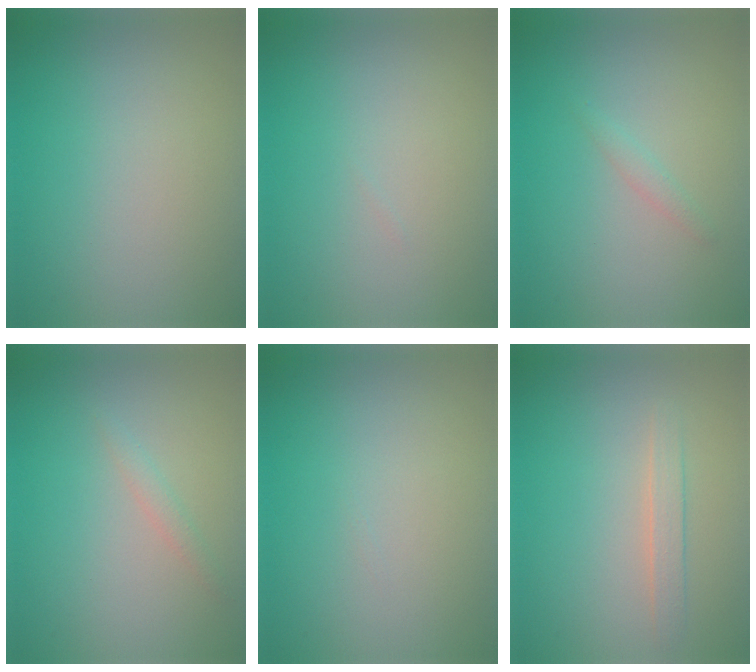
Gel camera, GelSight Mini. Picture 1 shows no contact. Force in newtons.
{"total": 0.0}
{"total": 0.8, "press": 0.8, "slide": 0.1}
{"total": 1.0, "press": 1.0, "slide": 0.0}
{"total": 0.0}
{"total": 1.5, "press": 1.5, "slide": 0.1}